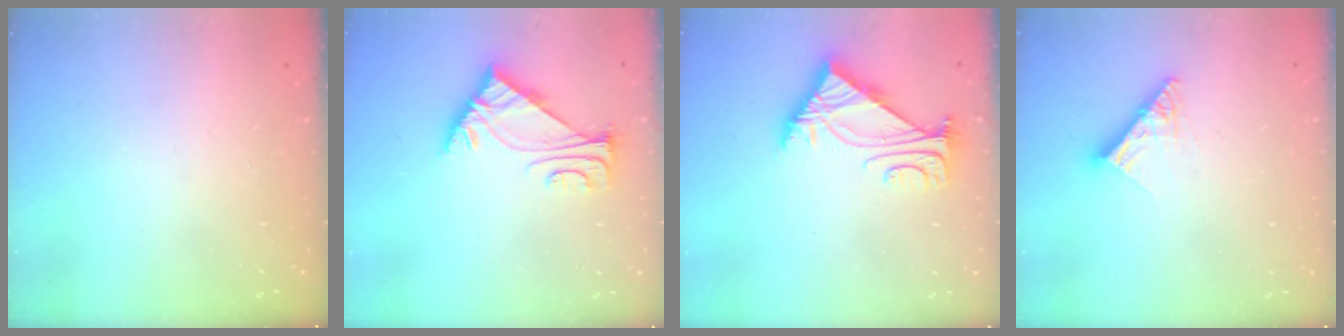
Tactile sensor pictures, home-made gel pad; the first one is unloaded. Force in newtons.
{"total": 5.4, "press": 5.3, "slide": 1.1}
{"total": 5.4, "press": 5.3, "slide": 0.9}
{"total": 10.0, "press": 9.9, "slide": 1.1}